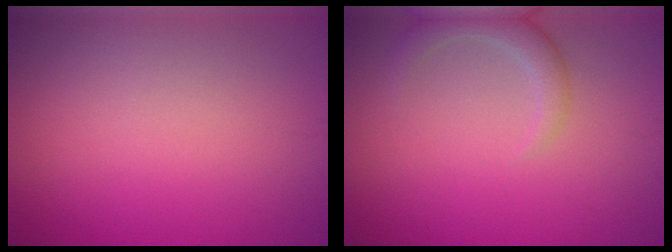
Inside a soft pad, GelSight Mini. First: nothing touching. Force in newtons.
{"total": 2.4, "press": 2.3, "slide": 0.3}